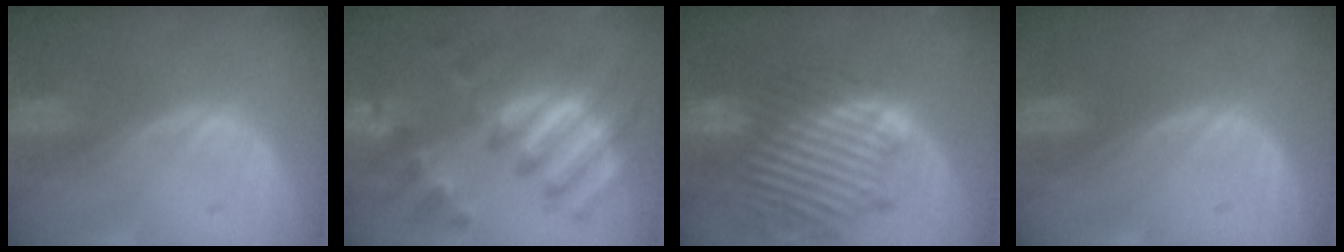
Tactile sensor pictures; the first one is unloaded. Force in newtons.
{"total": 11.6, "press": 11.6, "slide": 1.1}
{"total": 13.6, "press": 11.7, "slide": 6.8}
{"total": 0.0}